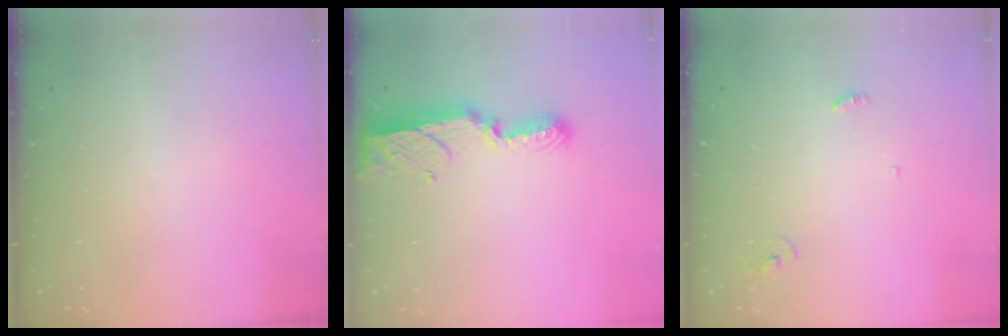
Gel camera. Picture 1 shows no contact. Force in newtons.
{"total": 10.8, "press": 10.5, "slide": 2.5}
{"total": 3.3, "press": 3.2, "slide": 0.3}